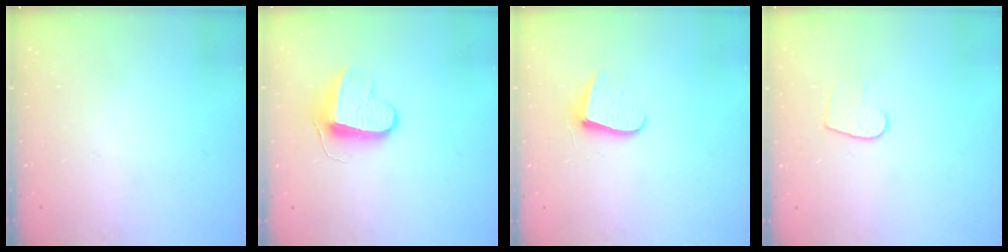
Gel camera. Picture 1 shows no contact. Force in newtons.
{"total": 9.0, "press": 9.0, "slide": 0.2}
{"total": 7.2, "press": 7.2, "slide": 0.5}
{"total": 6.7, "press": 6.7, "slide": 0.4}